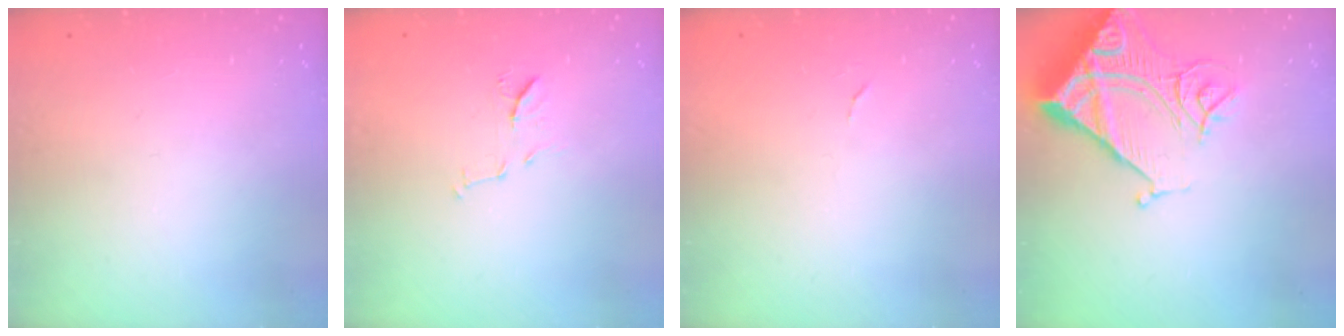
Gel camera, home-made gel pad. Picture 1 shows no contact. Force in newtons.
{"total": 7.4, "press": 7.3, "slide": 0.6}
{"total": 3.8, "press": 3.8, "slide": 0.2}
{"total": 16.6, "press": 16.5, "slide": 1.7}